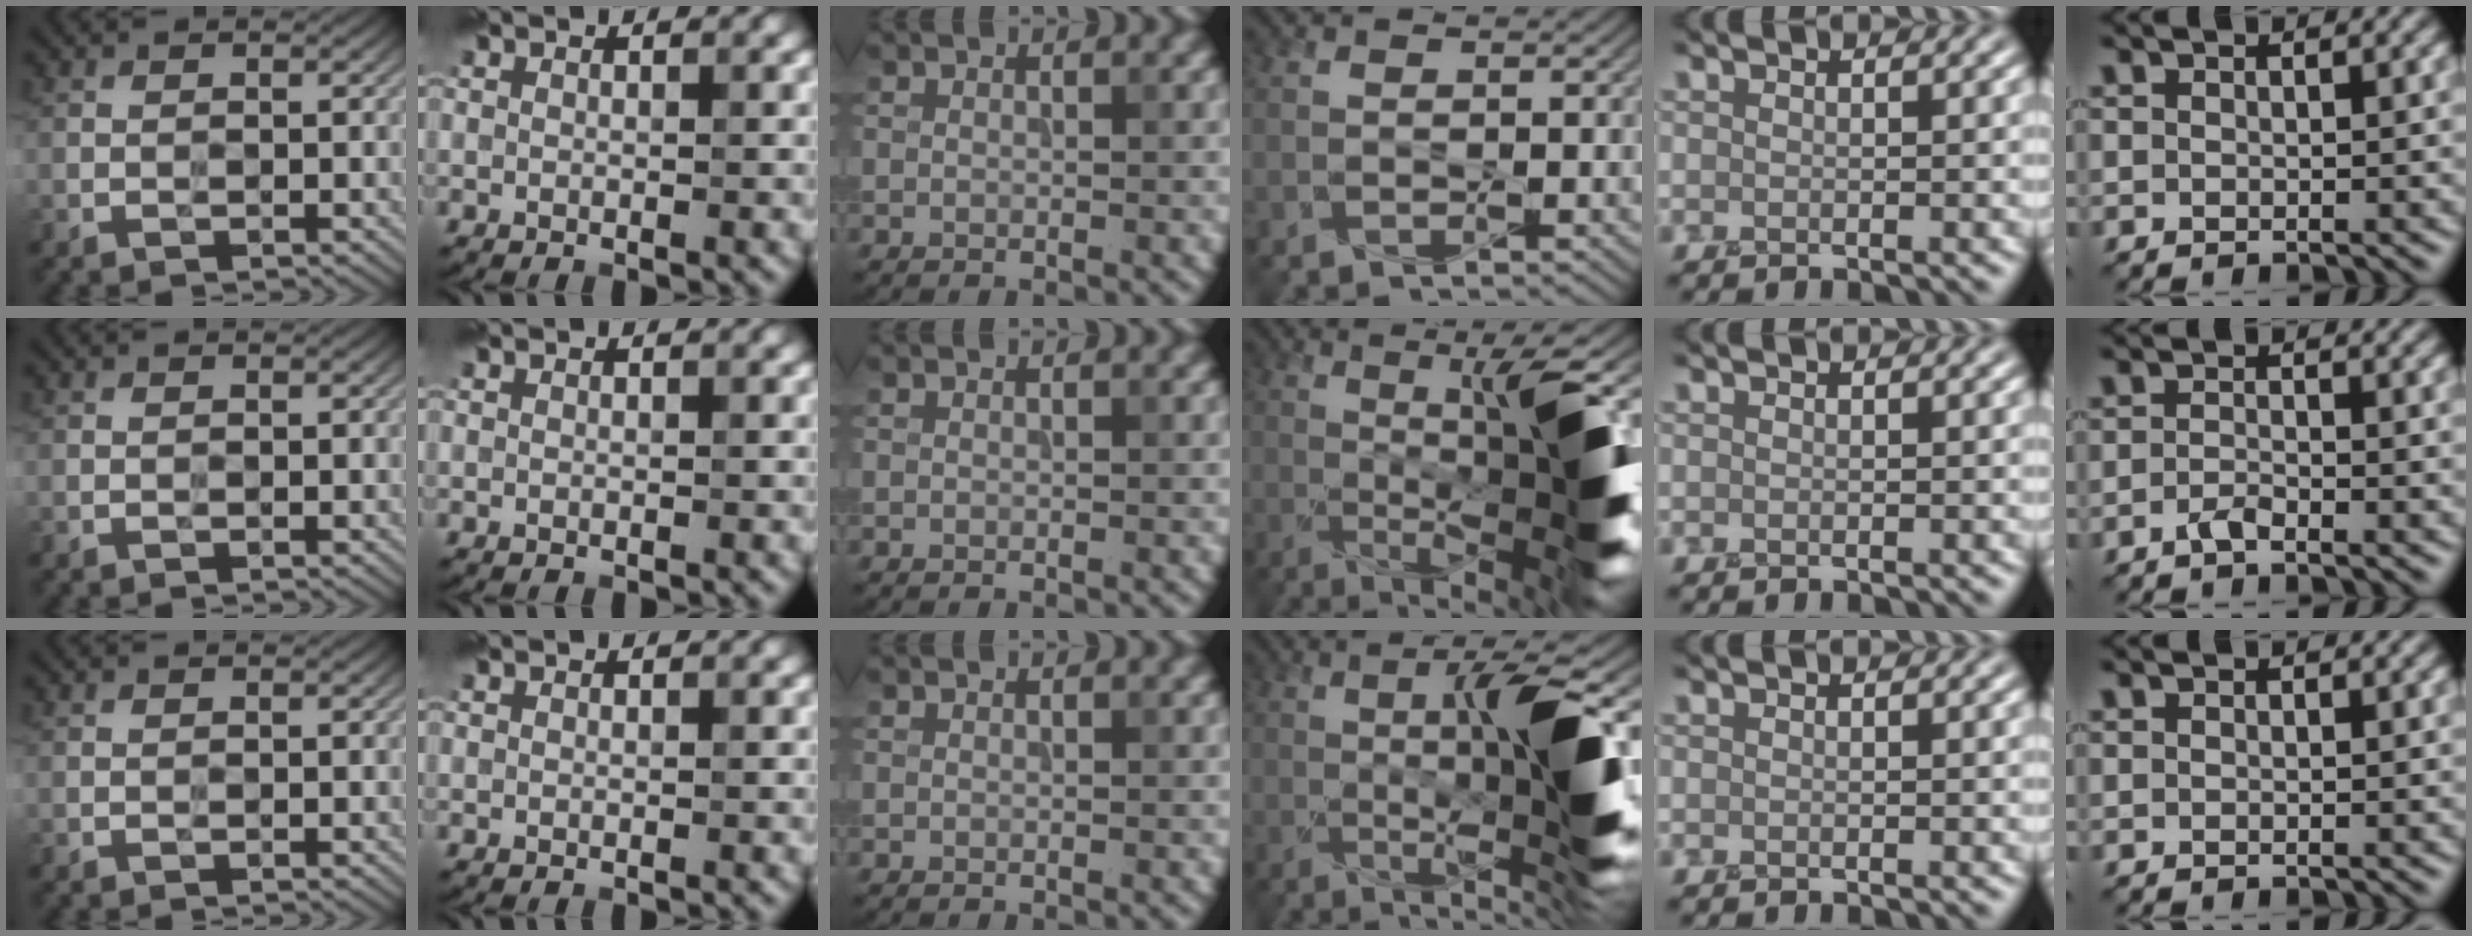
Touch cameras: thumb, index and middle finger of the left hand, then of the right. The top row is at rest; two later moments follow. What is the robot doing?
{"motion": "squeeze", "object": "paper clamp"}